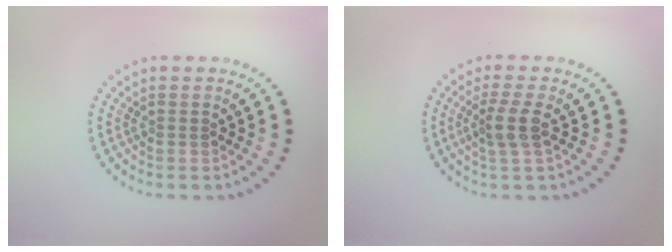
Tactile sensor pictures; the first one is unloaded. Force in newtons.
{"total": 2.3, "press": 1.8, "slide": 1.4}